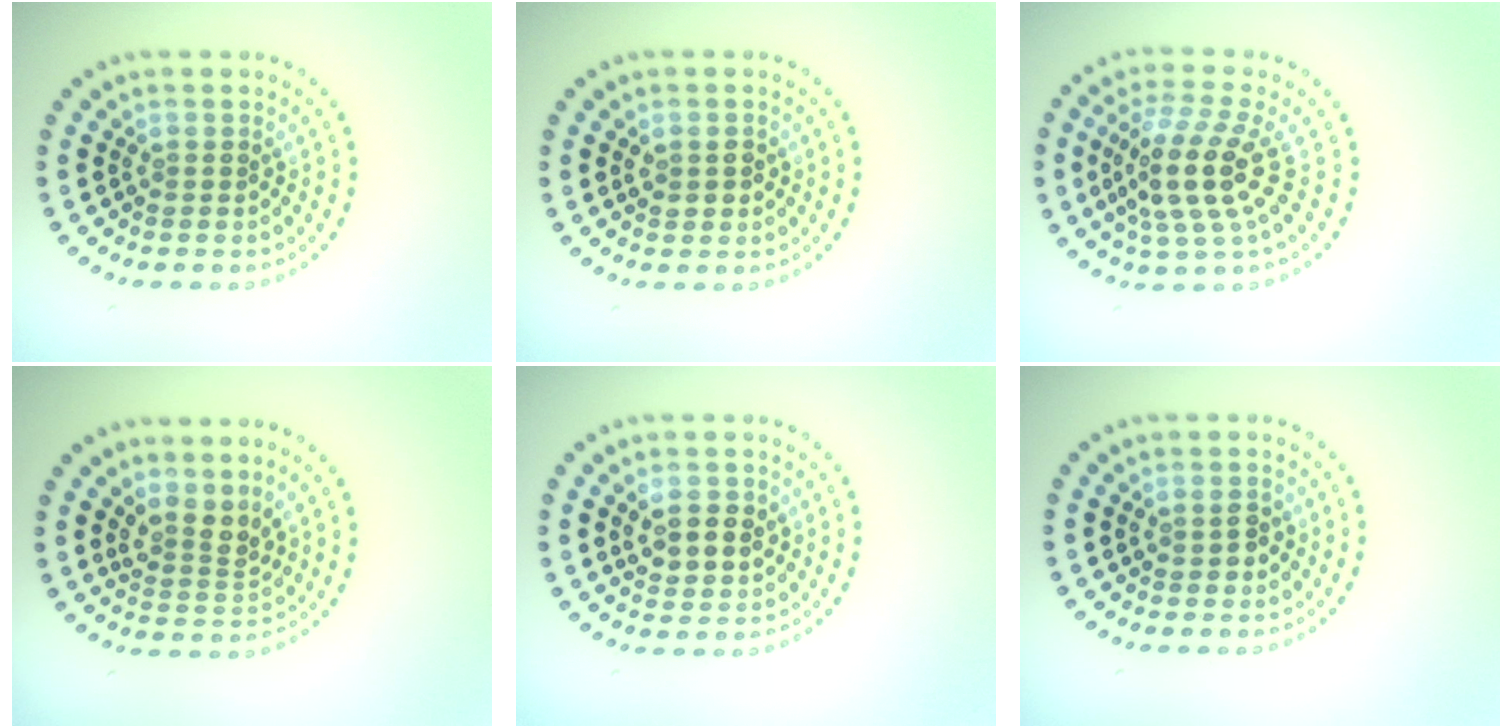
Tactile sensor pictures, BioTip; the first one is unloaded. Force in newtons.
{"total": 1.5, "press": 1.4, "slide": 0.4}
{"total": 4.8, "press": 3.9, "slide": 2.7}
{"total": 2.8, "press": 2.0, "slide": 2.0}
{"total": 3.1, "press": 3.0, "slide": 0.6}
{"total": 1.5, "press": 1.5, "slide": 0.1}